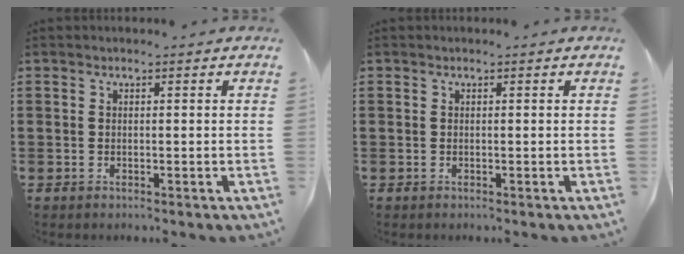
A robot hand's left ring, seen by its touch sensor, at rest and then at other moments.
{"total": 0.0}